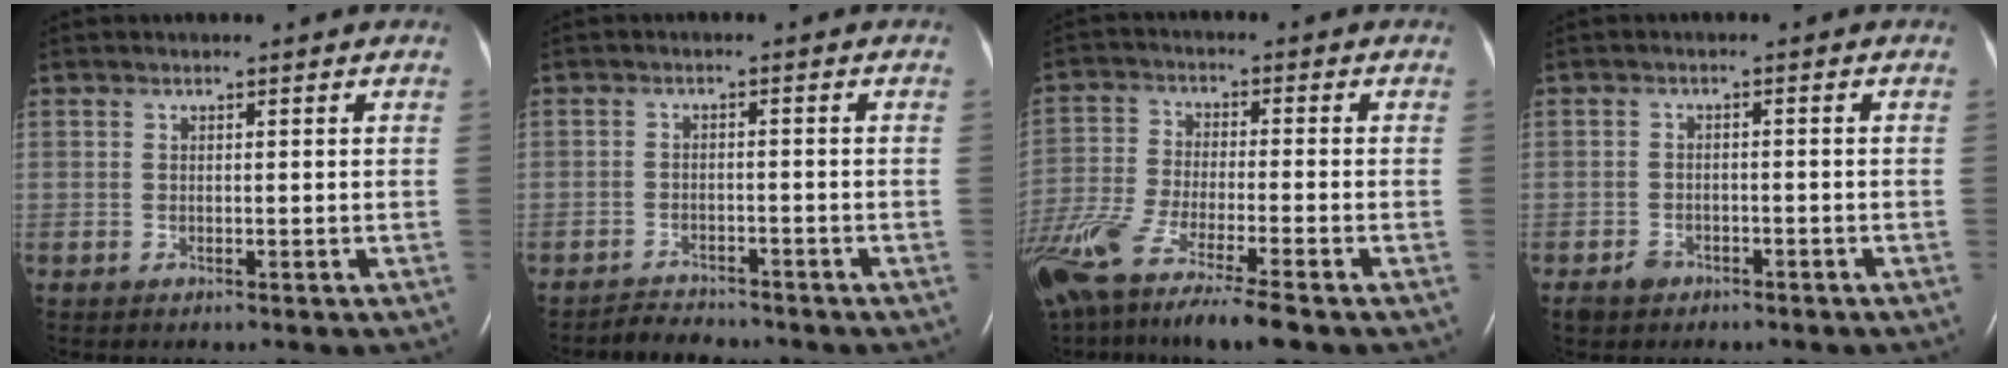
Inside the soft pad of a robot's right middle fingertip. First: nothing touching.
{"total": 3.8, "force": [-3.7, 1.0, 0.3], "torque": [-0.009, -0.009, -0.060]}
{"total": 16.6, "force": [-12.2, 1.2, 11.1], "torque": [-0.244, -0.058, -0.220]}
{"total": 2.5, "force": [-1.8, 1.7, 0.7], "torque": [-0.018, 0.004, -0.023]}